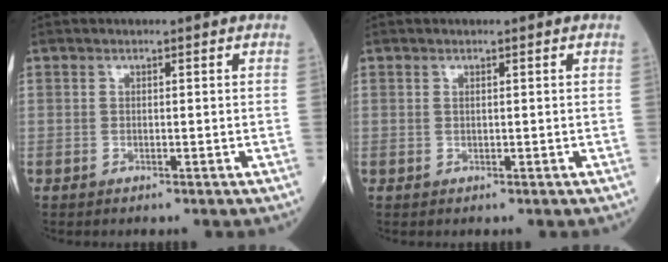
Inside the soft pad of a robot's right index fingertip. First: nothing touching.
{"total": 0.5, "force": [0.1, -0.4, 0.3], "torque": [-0.011, -0.002, 0.003]}